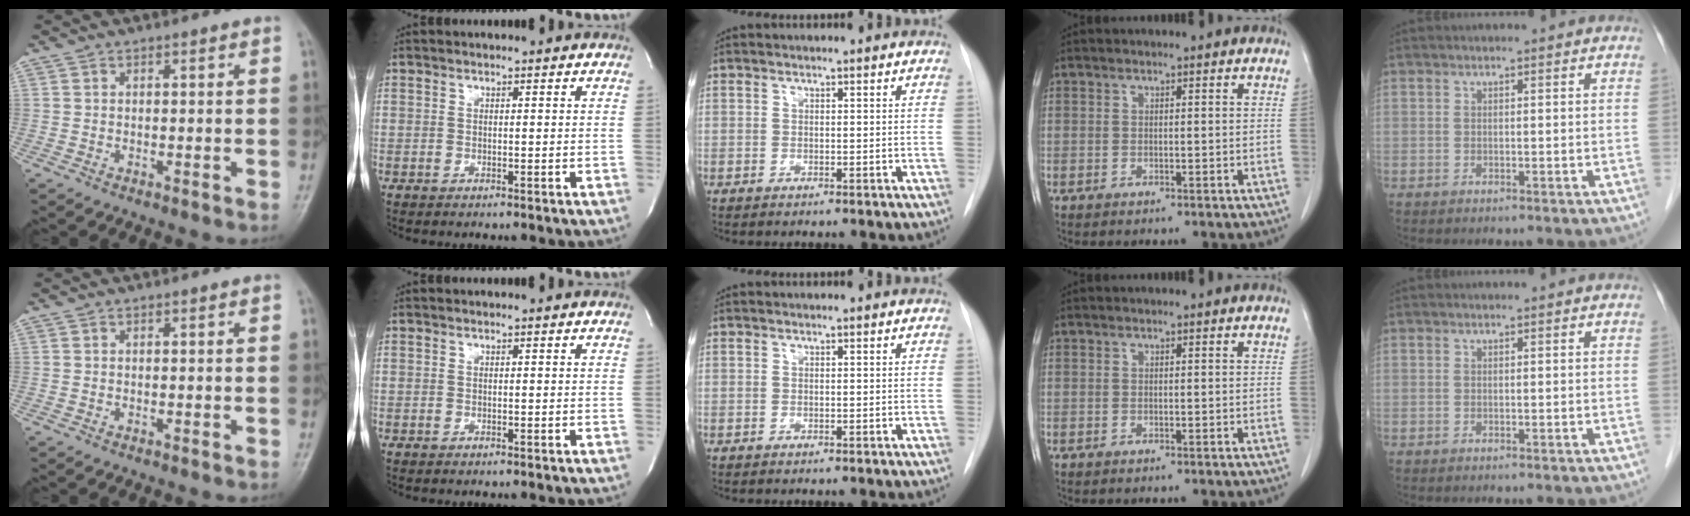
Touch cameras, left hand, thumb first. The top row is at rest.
{}